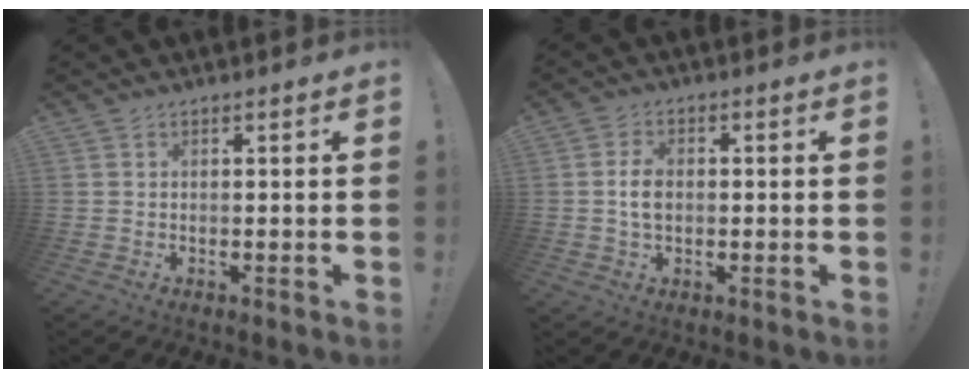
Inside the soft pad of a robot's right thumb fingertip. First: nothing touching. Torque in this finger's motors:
{"motor_torque": [-0.08, 0.26, 0.48, -0.22, 0.00]}